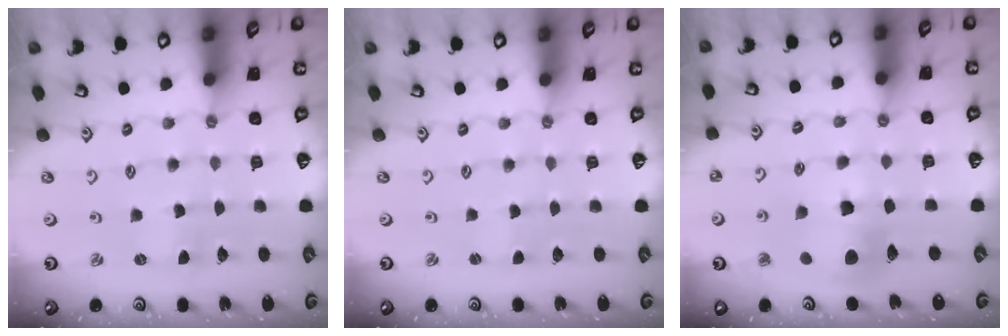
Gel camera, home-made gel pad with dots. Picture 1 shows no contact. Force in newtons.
{"total": 0.0}
{"total": 10.2, "press": 10.2, "slide": 1.3}